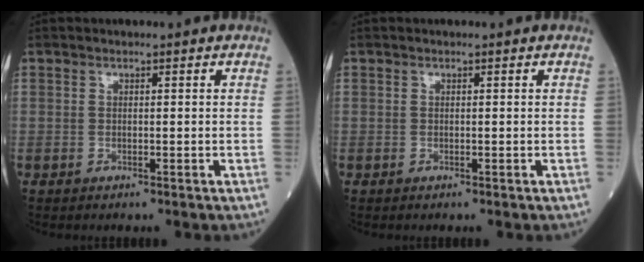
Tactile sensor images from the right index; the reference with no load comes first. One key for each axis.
{"total": 0.0}